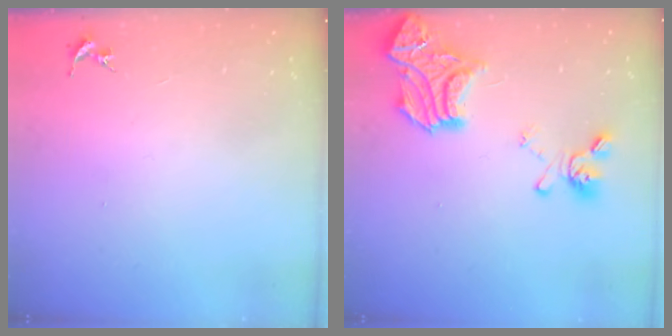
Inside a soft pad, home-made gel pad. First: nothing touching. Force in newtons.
{"total": 22.1, "press": 22.0, "slide": 2.1}